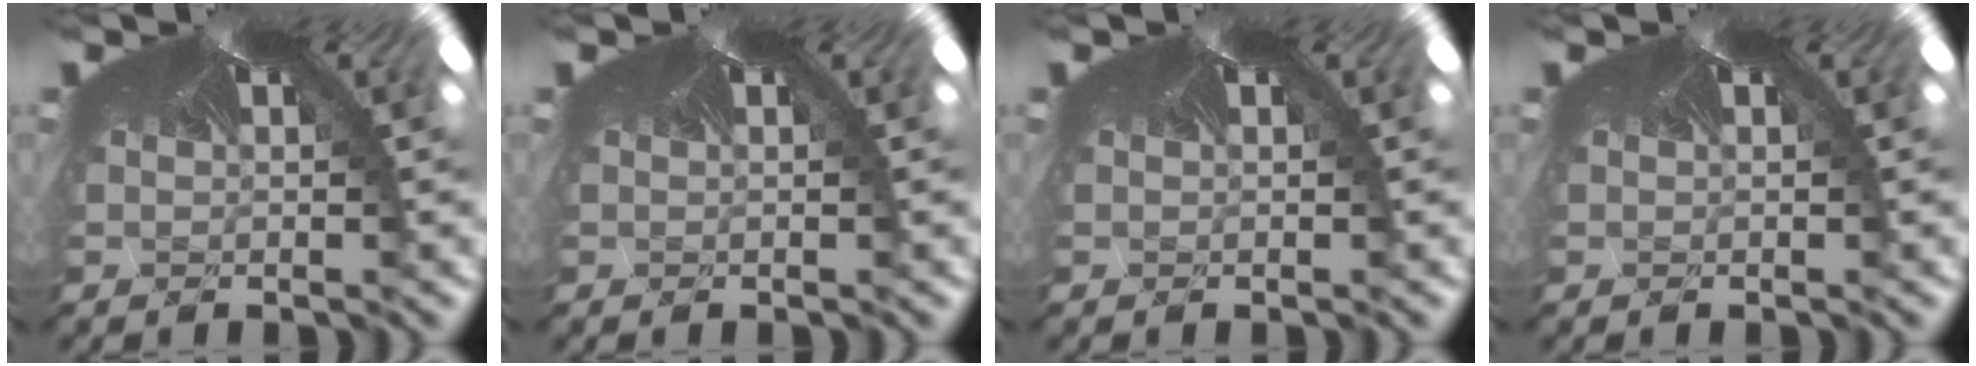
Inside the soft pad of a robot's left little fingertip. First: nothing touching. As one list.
[{"total": 0.0}, {"total": 0.0}, {"total": 0.0}]